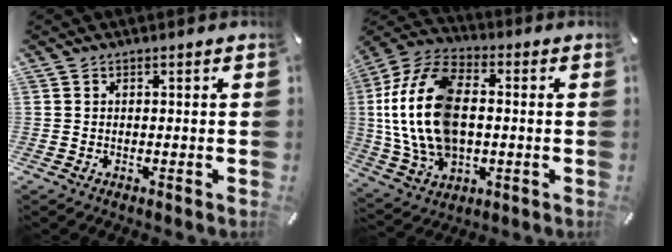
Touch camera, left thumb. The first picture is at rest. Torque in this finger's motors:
{"motor_torque": [2.43, 2.57, 2.77, 0.00, 1.05]}